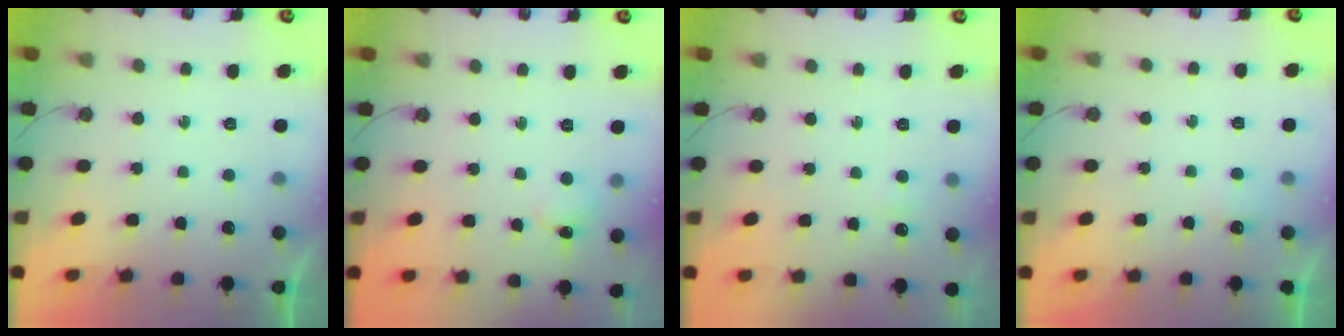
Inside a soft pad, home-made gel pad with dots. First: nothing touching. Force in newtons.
{"total": 2.5, "press": 2.4, "slide": 0.5}
{"total": 2.9, "press": 2.5, "slide": 1.6}
{"total": 2.8, "press": 2.8, "slide": 0.4}